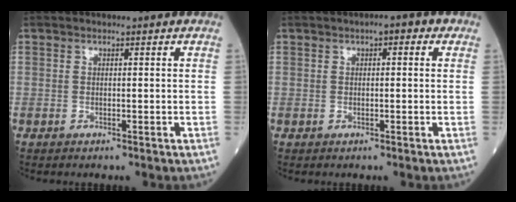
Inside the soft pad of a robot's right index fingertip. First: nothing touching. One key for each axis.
{"total": 2.6, "fx": 1.1, "fy": 1.1, "fz": 2.1, "tx": -0.025, "ty": 0.017, "tz": 0.011}